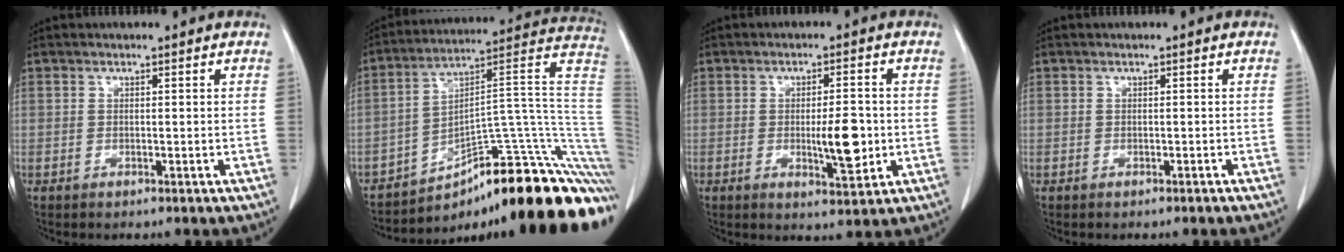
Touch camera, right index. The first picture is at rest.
{"total": 24.6, "force": [-16.2, 6.0, 17.5], "torque": [-0.107, 0.070, -0.212]}
{"total": 6.5, "force": [-0.9, 1.6, 6.2], "torque": [-0.094, -0.006, -0.010]}
{"total": 0.0}